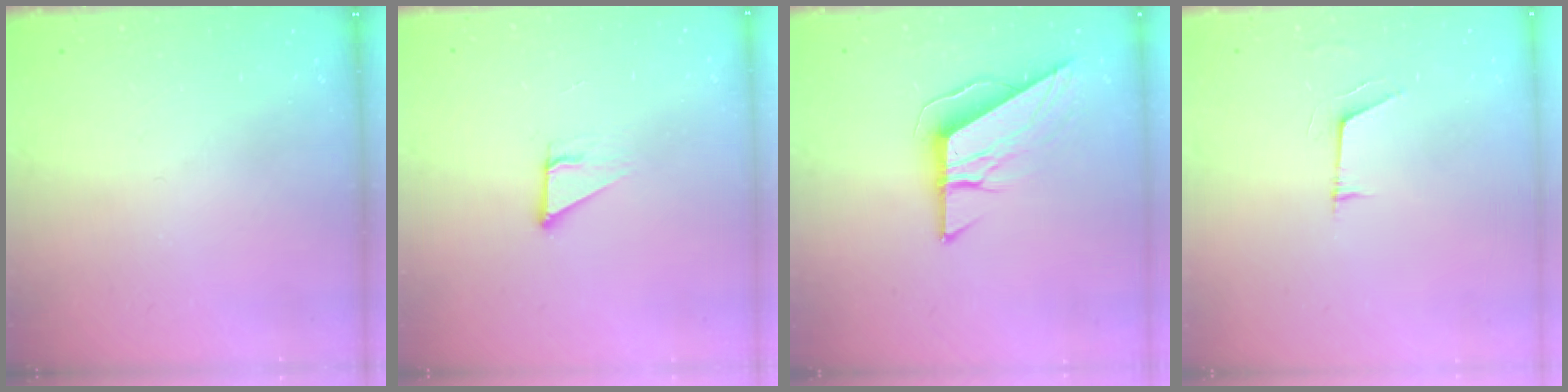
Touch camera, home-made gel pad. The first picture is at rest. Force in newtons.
{"total": 2.9, "press": 2.9, "slide": 0.2}
{"total": 9.1, "press": 9.1, "slide": 0.7}
{"total": 4.4, "press": 4.3, "slide": 0.7}